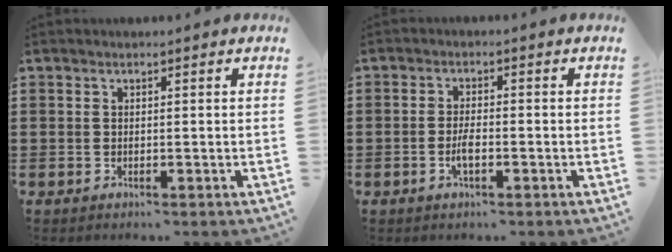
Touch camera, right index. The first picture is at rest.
{"total": 2.9, "force": [-1.0, 0.8, 2.6], "torque": [-0.055, -0.001, -0.021]}